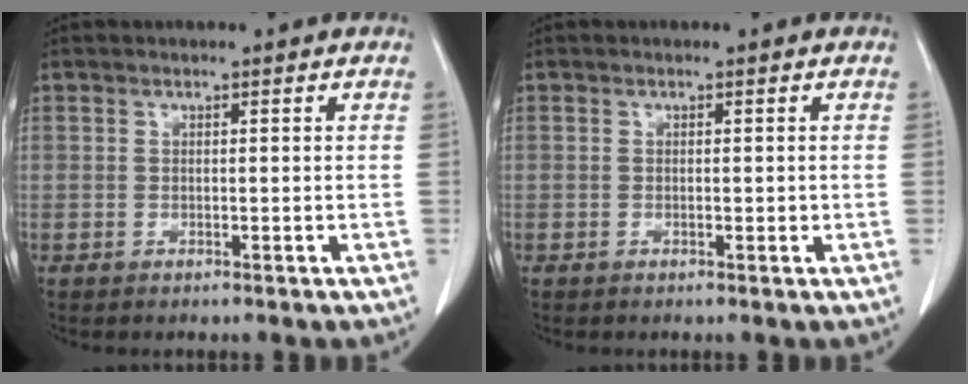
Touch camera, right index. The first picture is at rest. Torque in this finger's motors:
{"motor_torque": [0.11, -0.09, 0.02, 0.02]}